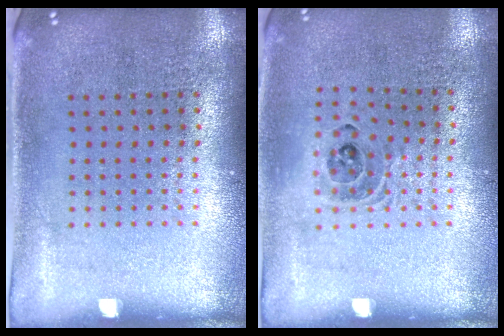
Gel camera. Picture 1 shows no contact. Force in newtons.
{"total": 1.1, "press": 1.0, "slide": 0.4}